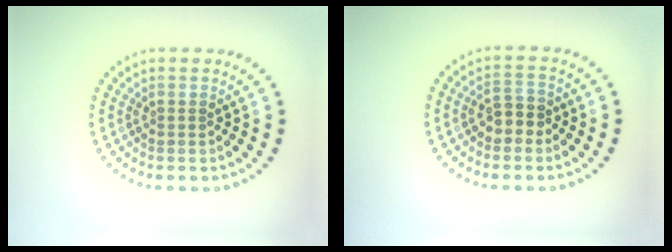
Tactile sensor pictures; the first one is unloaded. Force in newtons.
{"total": 2.4, "press": 2.3, "slide": 0.8}